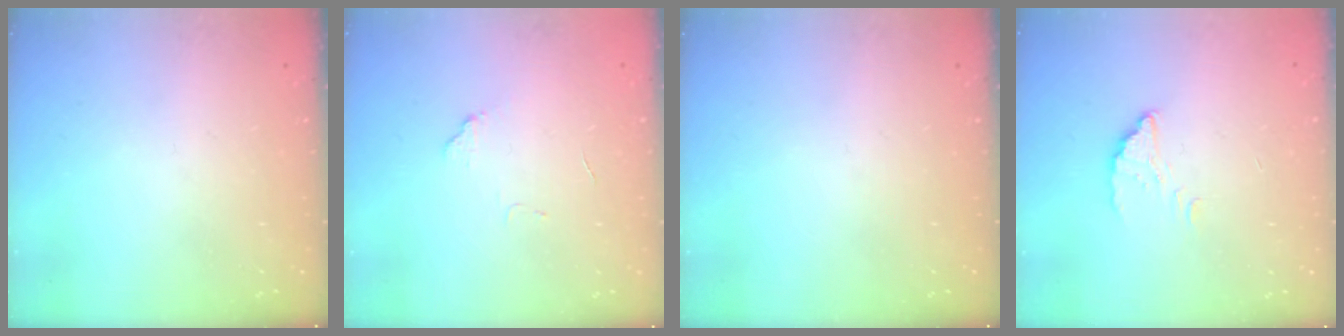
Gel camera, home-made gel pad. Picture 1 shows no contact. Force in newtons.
{"total": 3.9, "press": 3.8, "slide": 0.2}
{"total": 0.0}
{"total": 2.2, "press": 2.2, "slide": 0.2}